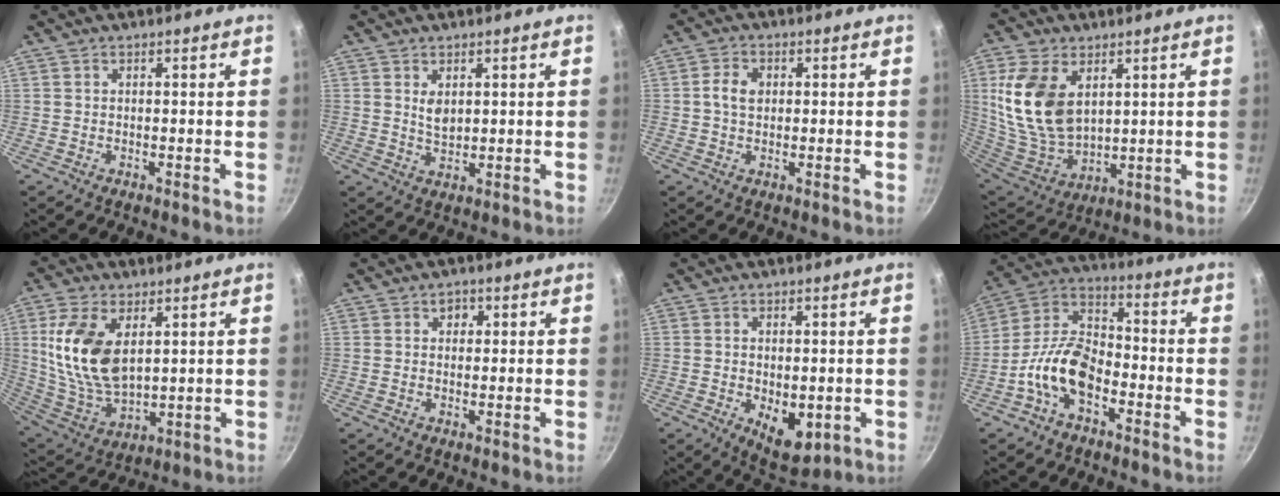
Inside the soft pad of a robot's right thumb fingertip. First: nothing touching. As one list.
[{"total": 3.3, "force": [1.2, 1.9, 2.5], "torque": [-0.041, -0.012, 0.026]}, {"total": 4.3, "force": [0.6, 2.9, 3.1], "torque": [-0.055, 0.008, 0.004]}, {"total": 17.1, "force": [4.9, 10.8, 12.3], "torque": [-0.229, -0.033, 0.110]}, {"total": 16.0, "force": [4.1, 9.1, 12.5], "torque": [-0.235, -0.026, 0.094]}, {"total": 2.2, "force": [0.8, 1.8, 0.9], "torque": [0.002, -0.004, 0.010]}, {"total": 8.2, "force": [-1.6, 4.8, 6.5], "torque": [-0.078, -0.013, -0.007]}, {"total": 12.5, "force": [-5.3, 7.2, 8.7], "torque": [-0.148, 0.056, -0.120]}]